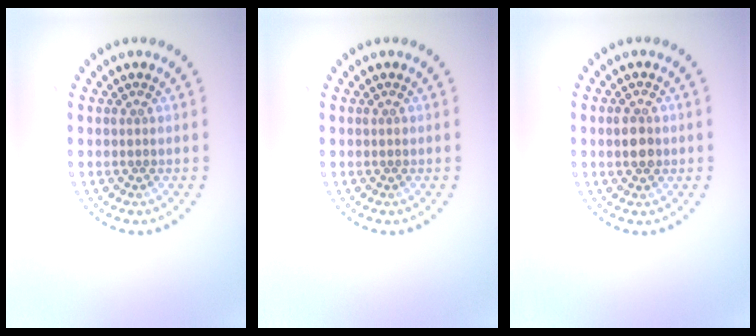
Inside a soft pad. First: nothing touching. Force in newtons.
{"total": 0.0}
{"total": 2.4, "press": 2.4, "slide": 0.0}